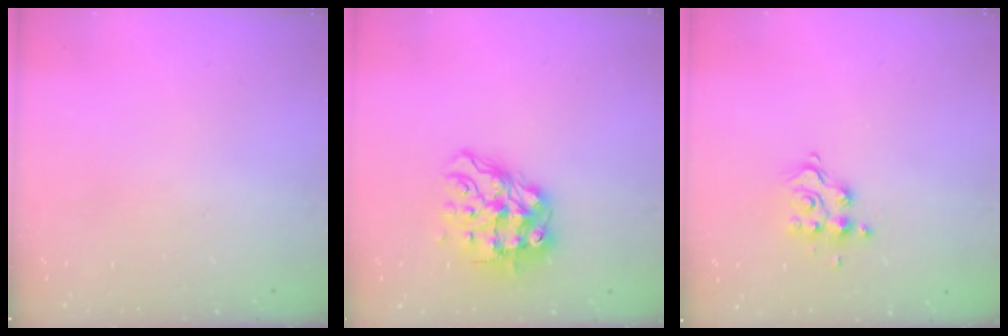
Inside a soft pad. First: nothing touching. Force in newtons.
{"total": 11.9, "press": 11.8, "slide": 1.4}
{"total": 9.8, "press": 9.8, "slide": 0.8}